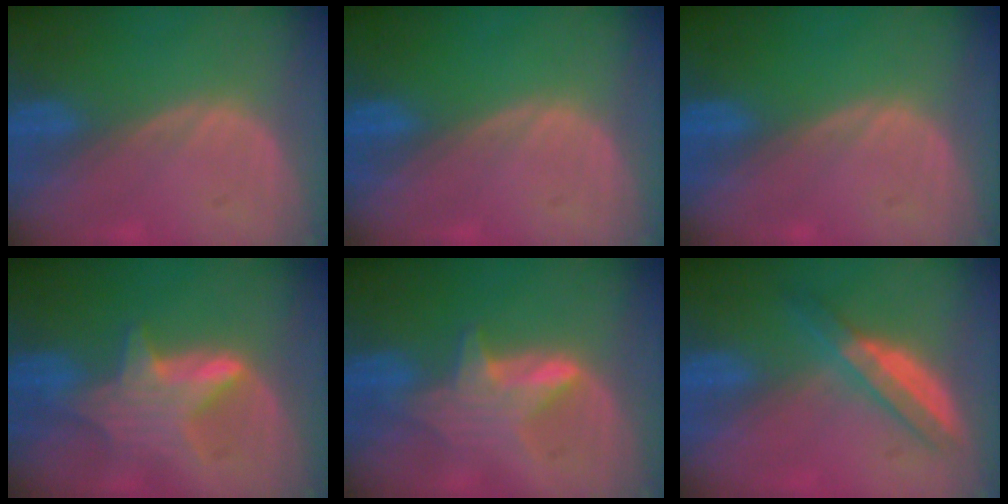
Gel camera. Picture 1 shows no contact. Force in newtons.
{"total": 0.0}
{"total": 0.0}
{"total": 6.6, "press": 6.6, "slide": 0.2}
{"total": 5.6, "press": 5.6, "slide": 0.4}
{"total": 5.8, "press": 5.2, "slide": 2.6}